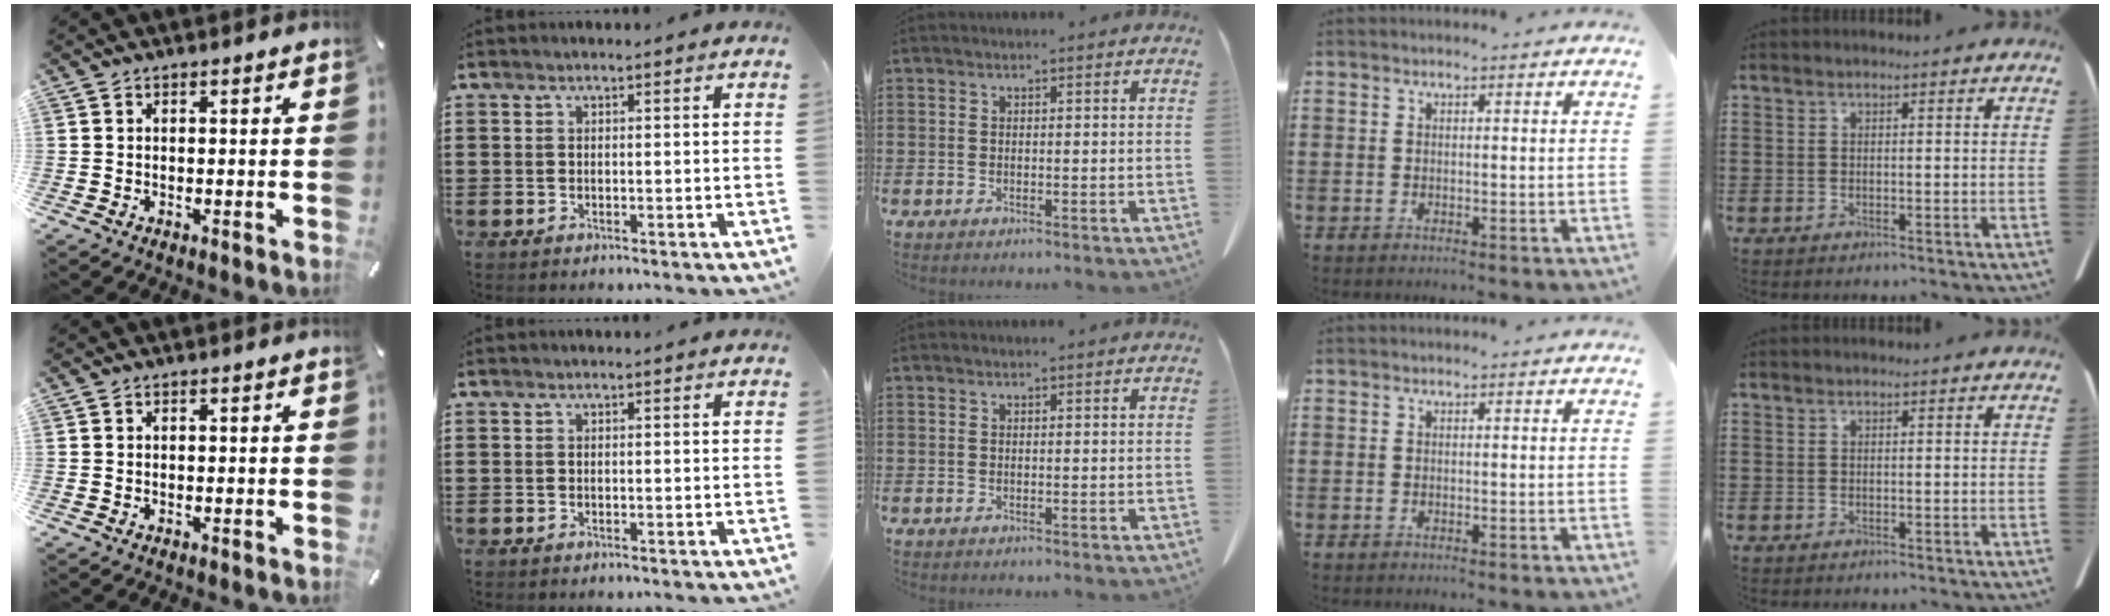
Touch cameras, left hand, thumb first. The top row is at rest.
{}